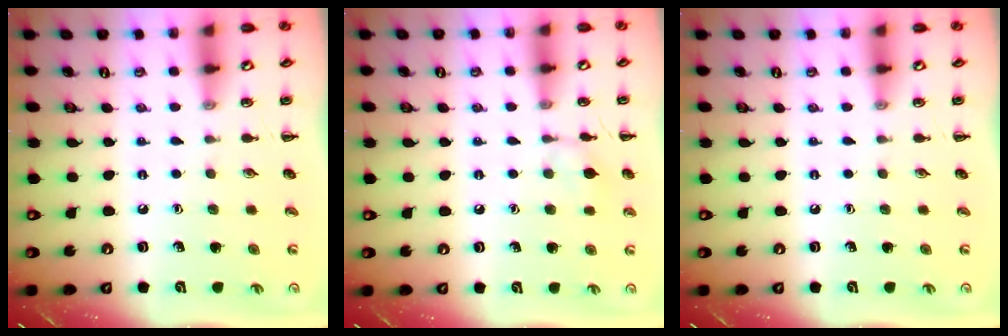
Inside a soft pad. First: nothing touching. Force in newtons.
{"total": 7.0, "press": 6.7, "slide": 1.7}
{"total": 0.0}